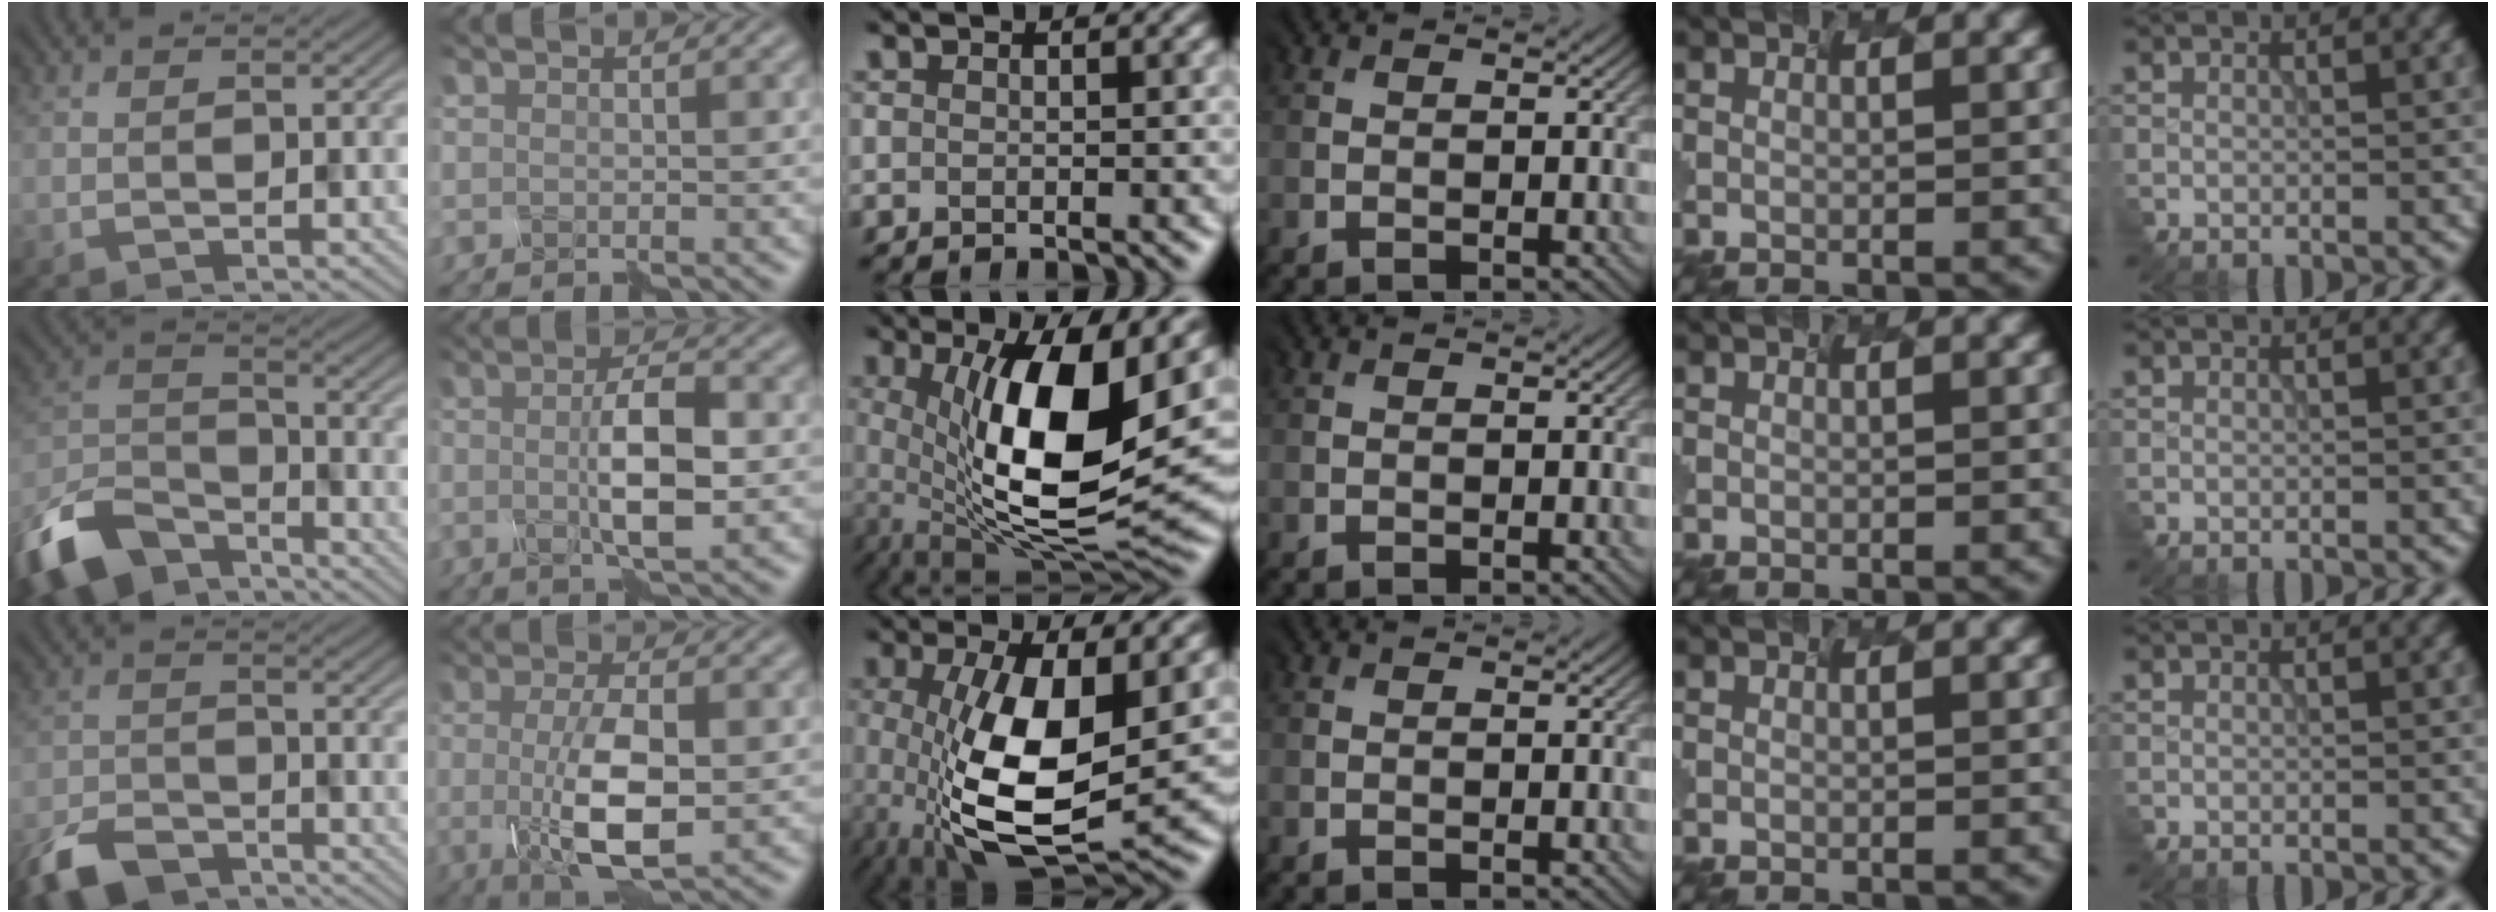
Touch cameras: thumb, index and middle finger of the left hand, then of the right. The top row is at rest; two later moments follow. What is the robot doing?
{"motion": "disassemble", "object": "markers"}